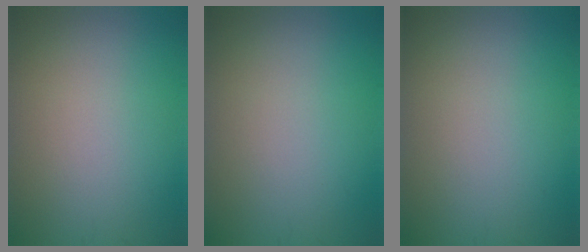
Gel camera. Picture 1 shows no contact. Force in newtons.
{"total": 0.0}
{"total": 0.0}